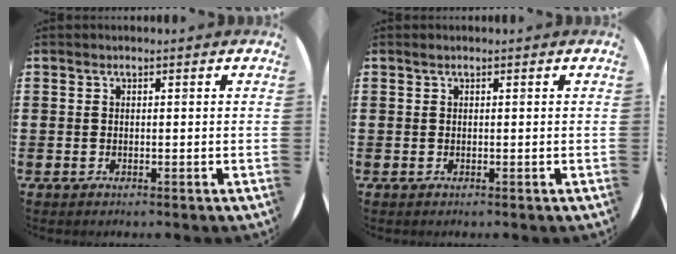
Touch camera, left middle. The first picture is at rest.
{"total": 0.0}